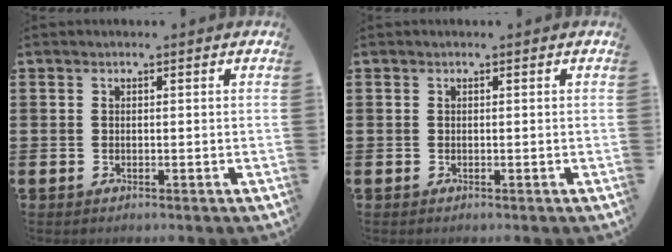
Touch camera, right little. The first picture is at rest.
{"total": 0.0}